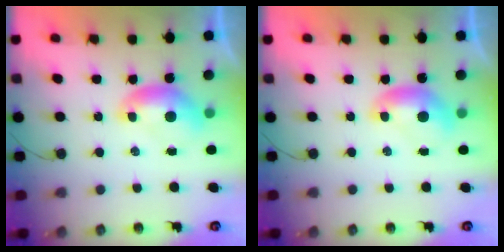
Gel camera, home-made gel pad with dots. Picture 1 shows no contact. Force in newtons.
{"total": 0.0}